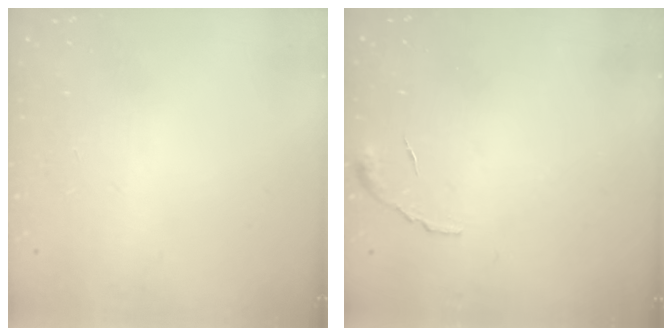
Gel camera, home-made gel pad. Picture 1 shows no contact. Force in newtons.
{"total": 5.0, "press": 5.0, "slide": 0.2}